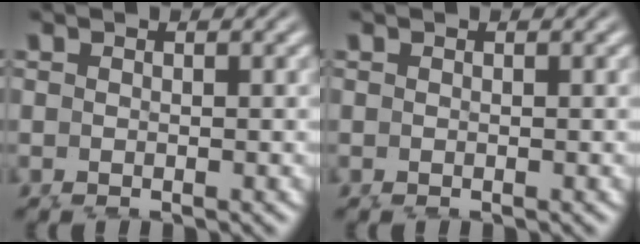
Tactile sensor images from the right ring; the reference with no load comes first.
{"total": 0.0}